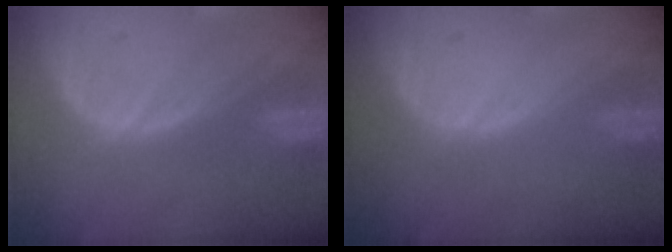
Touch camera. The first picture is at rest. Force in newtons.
{"total": 0.0}